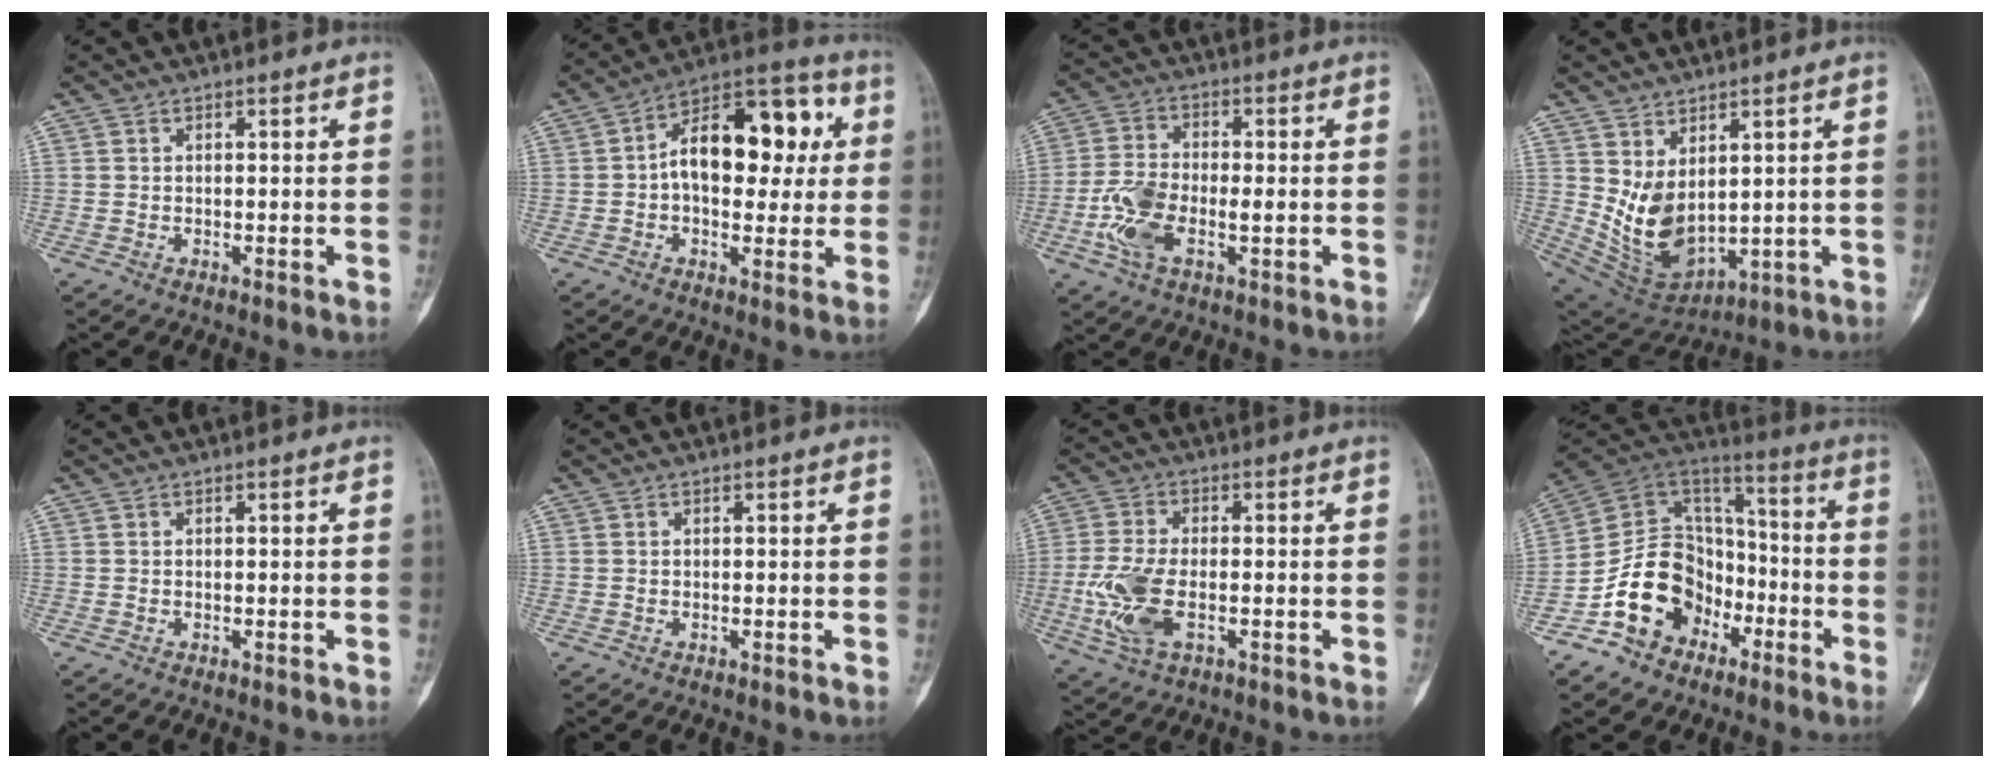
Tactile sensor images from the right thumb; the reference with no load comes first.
{"total": 18.1, "force": [2.4, 10.5, 14.6], "torque": [-0.180, 0.034, 0.028]}
{"total": 9.6, "force": [-2.1, 5.1, 7.9], "torque": [-0.171, 0.015, -0.042]}
{"total": 10.8, "force": [2.4, 6.3, 8.4], "torque": [-0.133, -0.030, 0.075]}
{"total": 0.0}
{"total": 0.0}
{"total": 10.0, "force": [-2.2, 5.0, 8.4], "torque": [-0.194, 0.000, -0.041]}
{"total": 16.8, "force": [-7.7, 13.0, 7.3], "torque": [-0.089, 0.092, -0.136]}